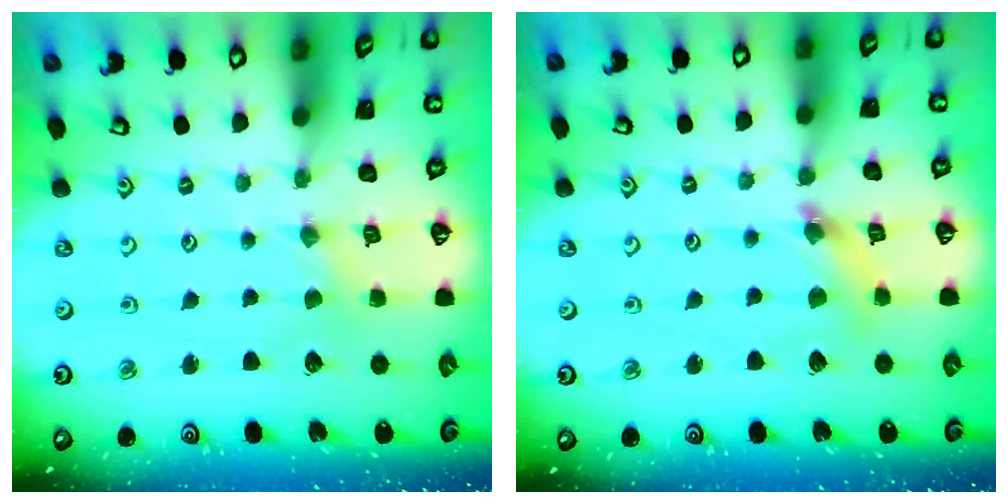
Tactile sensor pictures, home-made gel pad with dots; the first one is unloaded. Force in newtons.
{"total": 5.9, "press": 5.9, "slide": 0.7}